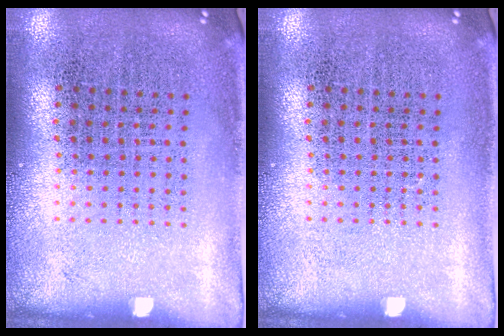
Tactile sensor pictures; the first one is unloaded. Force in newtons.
{"total": 0.0}